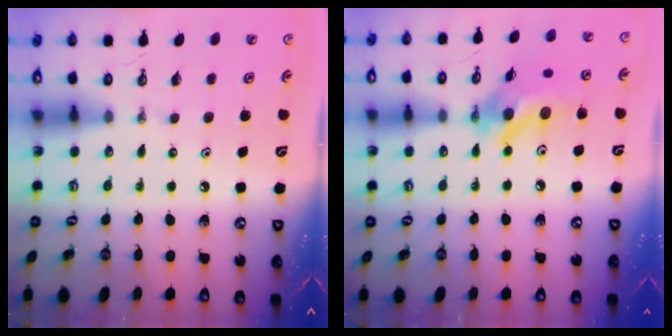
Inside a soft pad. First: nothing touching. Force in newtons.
{"total": 14.0, "press": 13.7, "slide": 2.8}